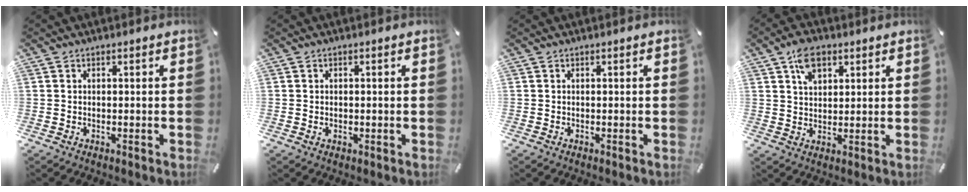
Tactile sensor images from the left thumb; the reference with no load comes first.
{"total": 0.7, "force": [0.0, 0.5, 0.4], "torque": [-0.009, 0.002, -0.001]}
{"total": 0.0}
{"total": 7.1, "force": [3.7, 4.6, 4.0], "torque": [-0.067, -0.001, 0.066]}